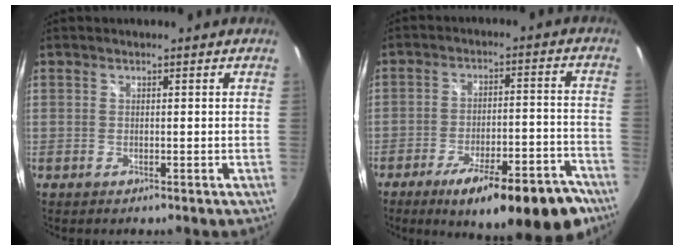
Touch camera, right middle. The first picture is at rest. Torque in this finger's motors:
{"motor_torque": [1.22, -0.92, 0.28, 0.07]}